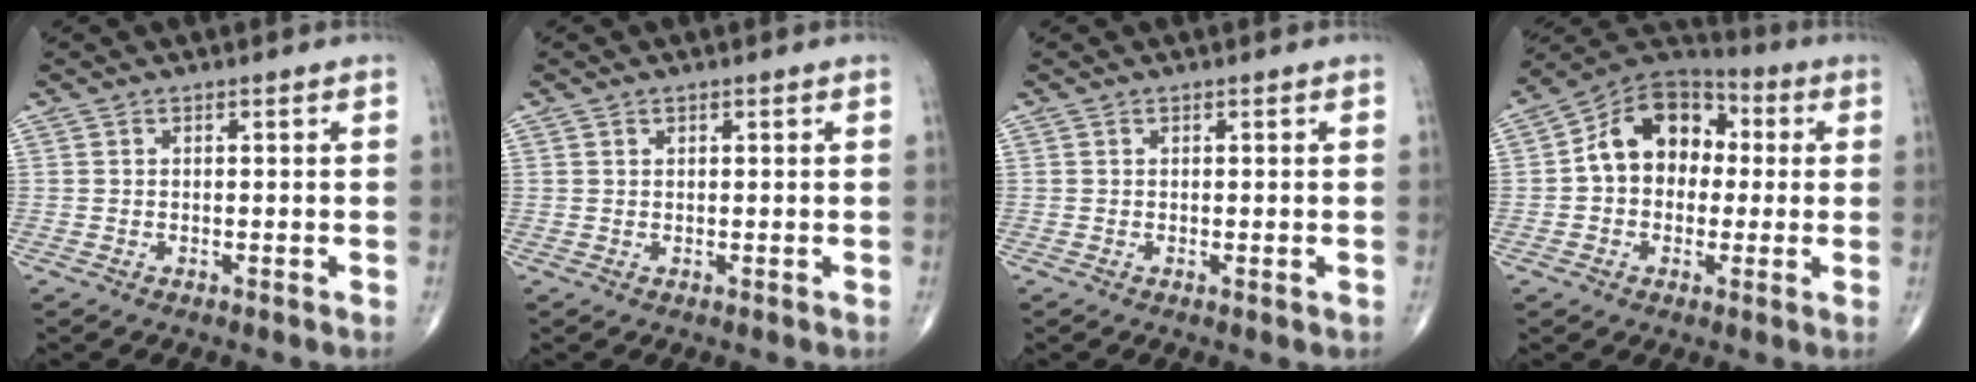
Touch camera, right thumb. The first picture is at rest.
{"total": 0.5, "force": [0.3, 0.3, 0.2], "torque": [-0.002, -0.002, 0.005]}
{"total": 0.7, "force": [0.0, 0.2, 0.6], "torque": [-0.013, -0.005, 0.001]}
{"total": 14.1, "force": [1.2, 10.6, 9.2], "torque": [-0.113, 0.035, 0.006]}